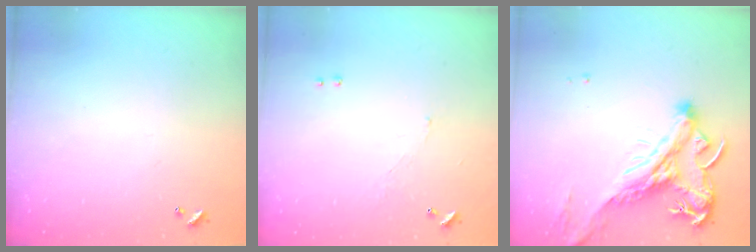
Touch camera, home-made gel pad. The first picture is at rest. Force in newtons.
{"total": 1.3, "press": 1.2, "slide": 0.5}
{"total": 4.6, "press": 4.3, "slide": 1.7}